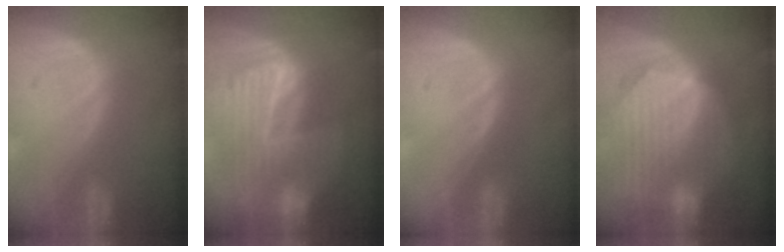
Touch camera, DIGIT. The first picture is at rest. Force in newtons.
{"total": 9.8, "press": 8.5, "slide": 4.9}
{"total": 0.0}
{"total": 10.3, "press": 9.0, "slide": 5.1}